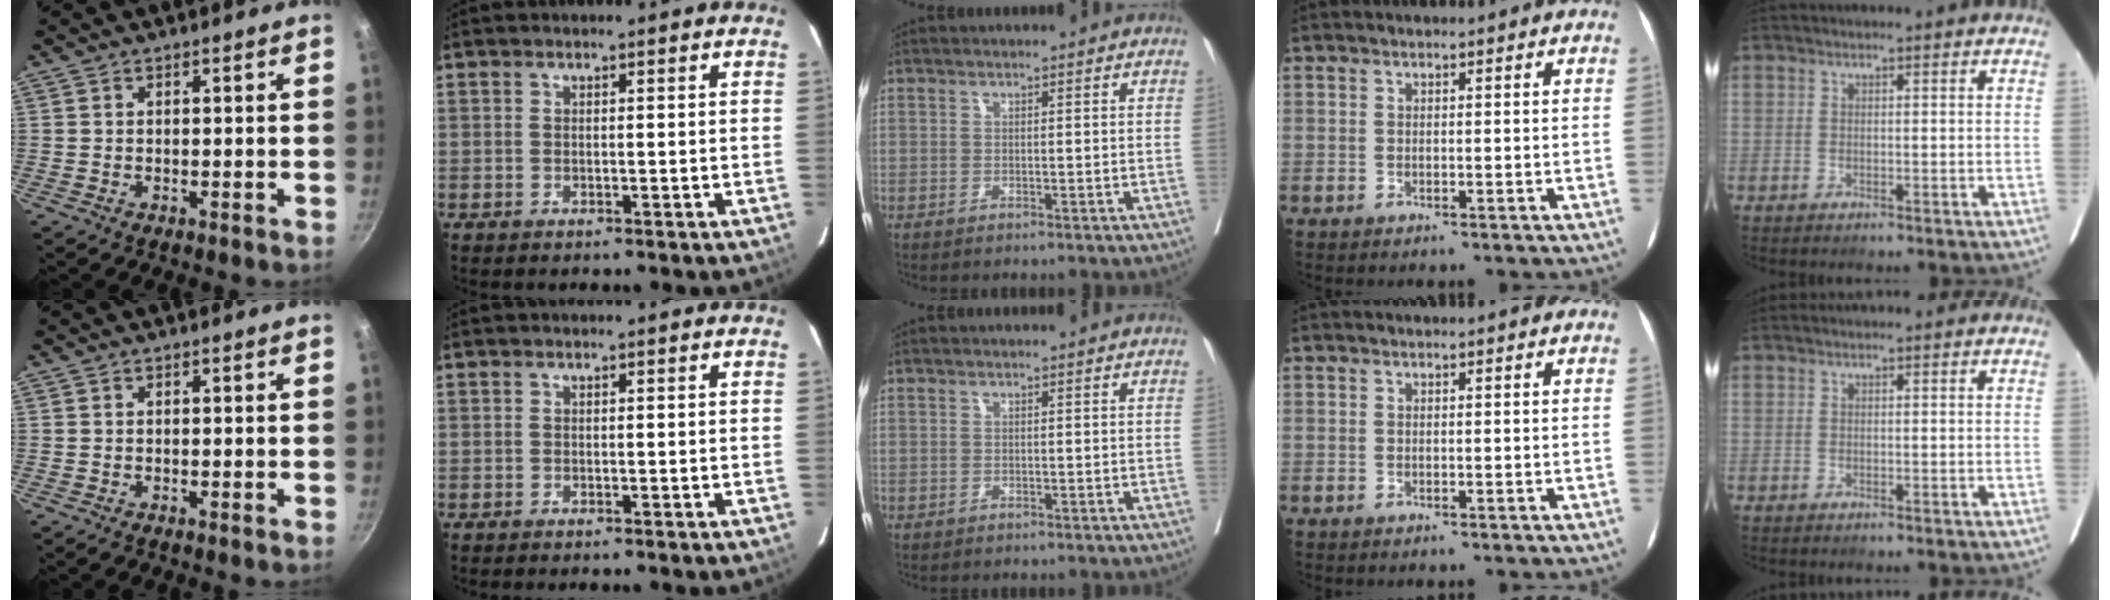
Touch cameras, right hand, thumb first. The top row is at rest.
{"thumb": {"total": 0.8, "force": [-0.4, 0.2, 0.6], "torque": [-0.011, -0.003, -0.010]}}